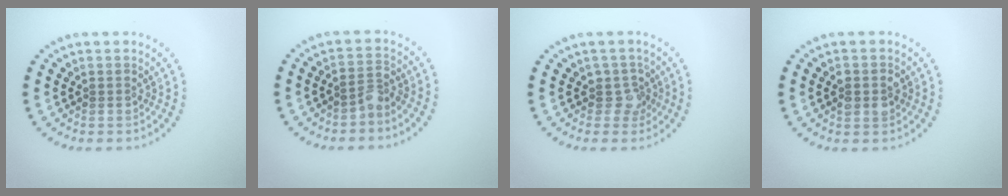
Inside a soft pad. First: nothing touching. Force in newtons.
{"total": 1.8, "press": 1.5, "slide": 1.1}
{"total": 2.0, "press": 1.6, "slide": 1.2}
{"total": 2.4, "press": 2.4, "slide": 0.2}